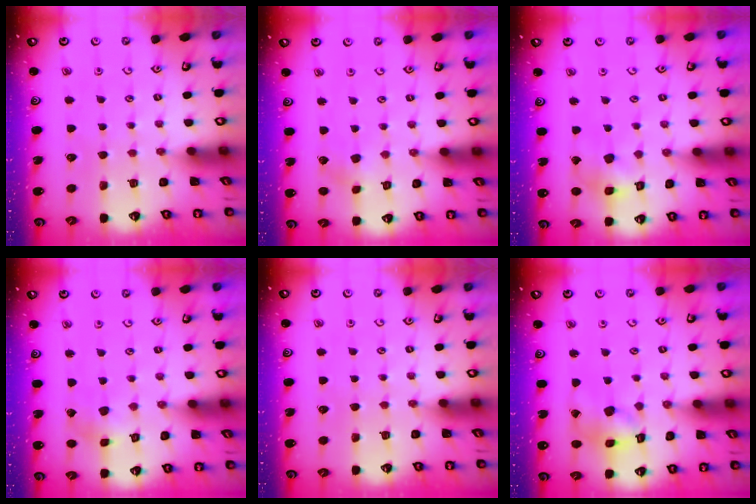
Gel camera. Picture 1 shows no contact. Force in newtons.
{"total": 2.9, "press": 2.8, "slide": 0.3}
{"total": 10.8, "press": 10.7, "slide": 1.6}
{"total": 1.7, "press": 1.7, "slide": 0.2}
{"total": 0.0}
{"total": 10.3, "press": 10.2, "slide": 1.1}